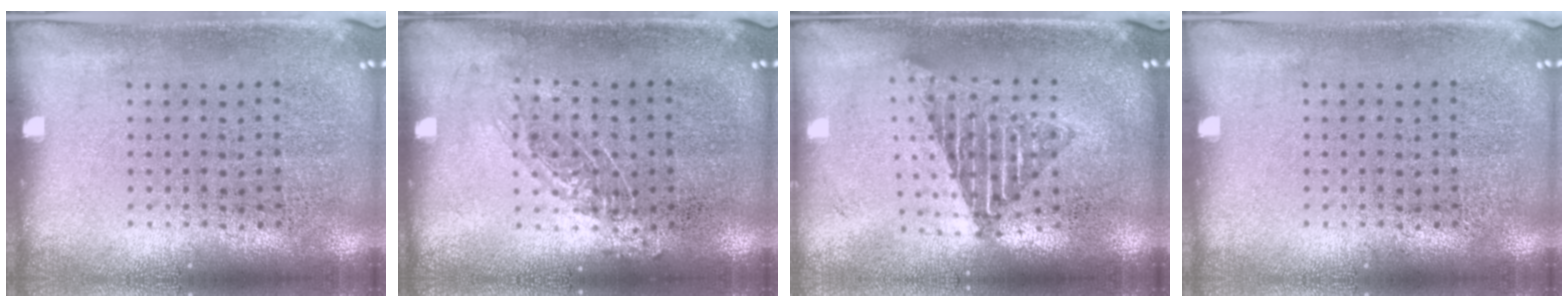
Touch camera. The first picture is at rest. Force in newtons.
{"total": 0.9, "press": 0.8, "slide": 0.4}
{"total": 1.6, "press": 1.3, "slide": 0.9}
{"total": 0.0}